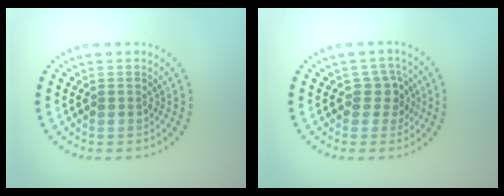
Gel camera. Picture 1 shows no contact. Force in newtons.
{"total": 2.5, "press": 2.2, "slide": 1.2}